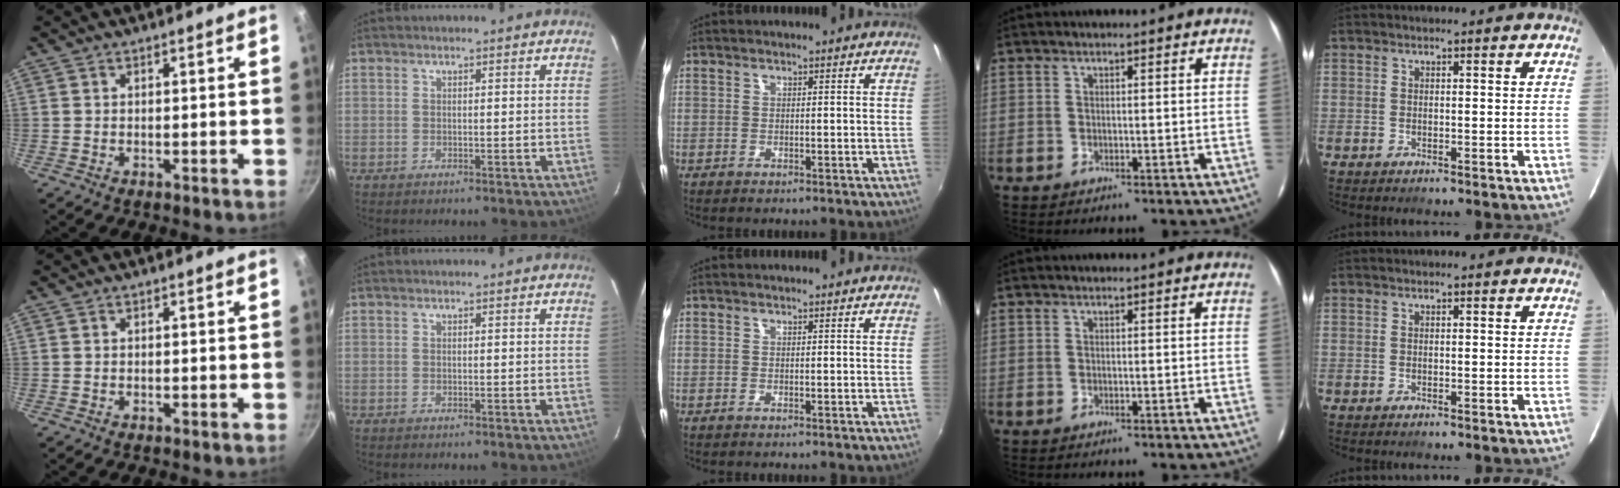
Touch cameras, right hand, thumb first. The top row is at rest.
{}